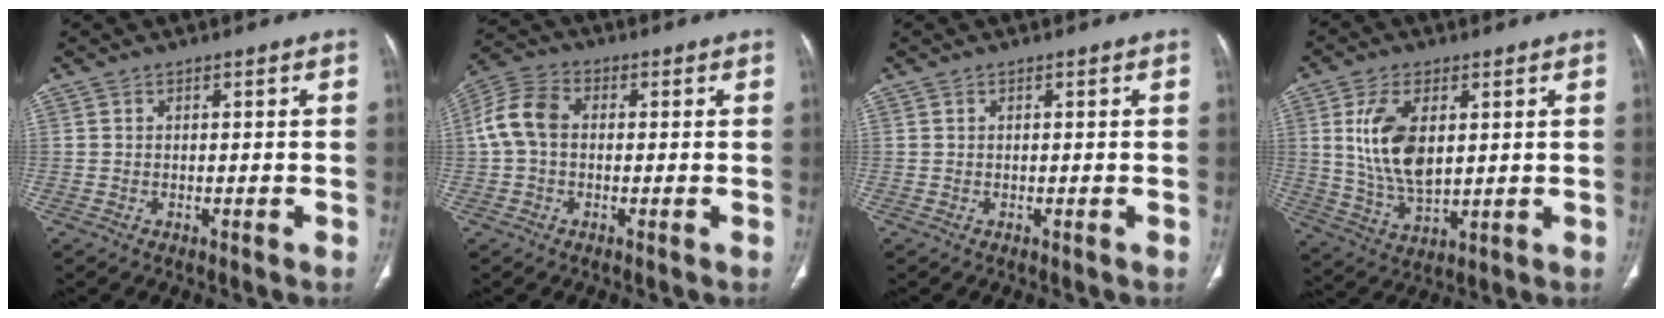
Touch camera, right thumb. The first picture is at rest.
{"total": 7.7, "force": [0.2, 5.5, 5.4], "torque": [-0.111, 0.025, -0.005]}
{"total": 0.0}
{"total": 12.1, "force": [2.6, 6.4, 9.9], "torque": [-0.187, -0.016, 0.059]}